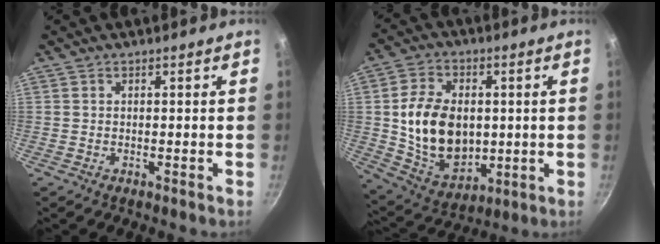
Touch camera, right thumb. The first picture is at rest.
{"total": 16.9, "force": [0.9, 12.0, 11.8], "torque": [-0.181, -0.009, 0.031]}